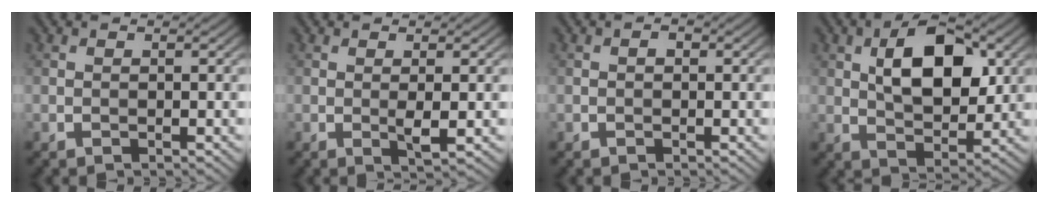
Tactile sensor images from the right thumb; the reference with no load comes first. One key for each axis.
{"total": 2.1, "fx": 0.0, "fy": 0.3, "fz": 2.0, "tx": -0.041, "ty": -0.002, "tz": 0.001}
{"total": 0.7, "fx": 0.0, "fy": 0.5, "fz": 0.5, "tx": -0.006, "ty": 0.000, "tz": -0.003}
{"total": 10.0, "fx": 2.7, "fy": 5.3, "fz": 8.0, "tx": -0.136, "ty": 0.007, "tz": 0.043}